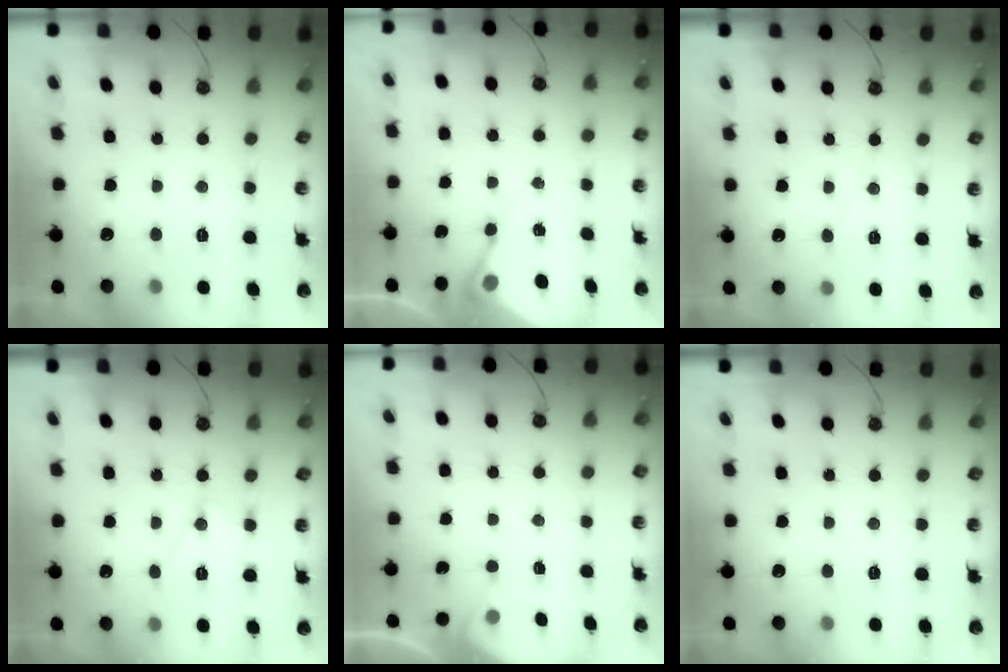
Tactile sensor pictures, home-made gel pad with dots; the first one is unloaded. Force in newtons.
{"total": 5.8, "press": 5.8, "slide": 0.3}
{"total": 4.0, "press": 3.9, "slide": 0.6}
{"total": 7.8, "press": 7.7, "slide": 0.4}
{"total": 2.2, "press": 2.2, "slide": 0.4}
{"total": 3.8, "press": 3.8, "slide": 0.5}